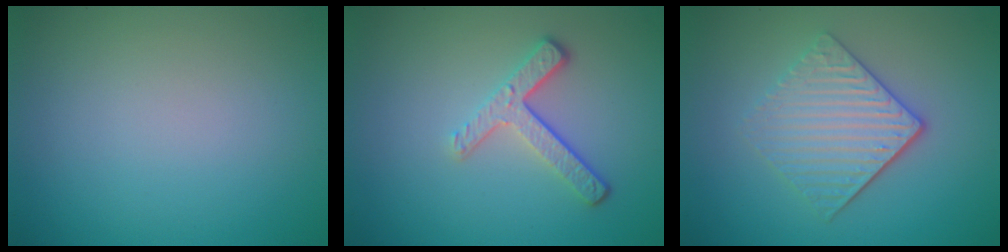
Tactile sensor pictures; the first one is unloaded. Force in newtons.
{"total": 3.2, "press": 2.4, "slide": 2.0}
{"total": 4.1, "press": 3.4, "slide": 2.3}